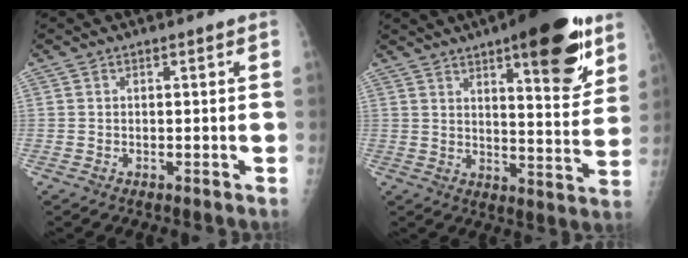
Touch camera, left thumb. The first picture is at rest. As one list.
[{"total": 19.2, "force": [11.0, 5.9, 14.6], "torque": [-0.166, -0.053, 0.153]}]